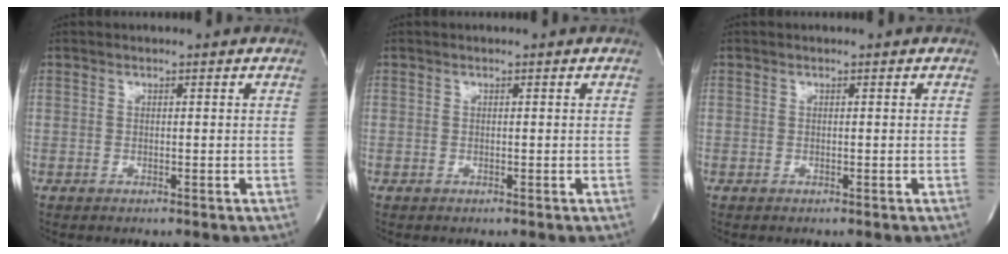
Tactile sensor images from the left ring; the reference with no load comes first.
{"total": 0.0}
{"total": 0.0}